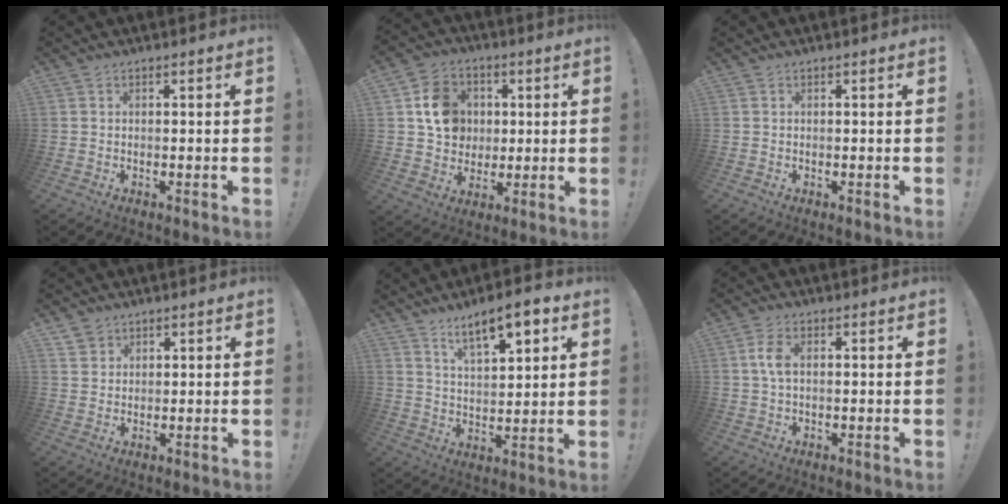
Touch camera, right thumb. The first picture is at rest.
{"total": 12.4, "force": [2.3, 11.1, 5.0], "torque": [-0.061, 0.003, 0.053]}
{"total": 0.0}
{"total": 2.9, "force": [2.3, 1.8, 0.3], "torque": [-0.002, -0.013, 0.043]}
{"total": 11.1, "force": [7.2, 3.5, 7.7], "torque": [-0.109, -0.039, 0.117]}
{"total": 5.0, "force": [0.8, 2.8, 4.1], "torque": [-0.077, 0.004, 0.011]}